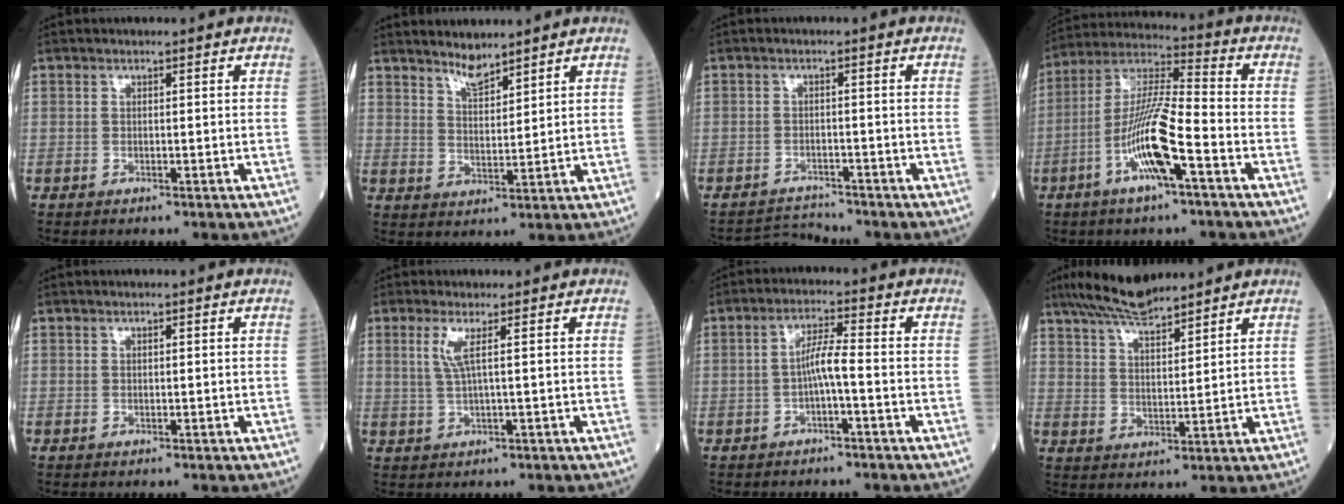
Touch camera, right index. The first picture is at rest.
{"total": 3.9, "force": [3.6, 0.5, 1.4], "torque": [-0.028, -0.005, 0.070]}
{"total": 3.1, "force": [-2.7, -0.6, -1.4], "torque": [0.026, -0.008, -0.041]}
{"total": 12.5, "force": [-4.8, 1.2, 11.5], "torque": [-0.230, 0.001, -0.093]}
{"total": 0.0}
{"total": 3.0, "force": [1.0, -0.4, 2.8], "torque": [-0.066, 0.000, 0.021]}
{"total": 3.9, "force": [-1.0, 0.0, 3.8], "torque": [-0.068, 0.010, -0.017]}
{"total": 9.4, "force": [8.1, 1.3, 4.6], "torque": [-0.089, 0.012, 0.148]}